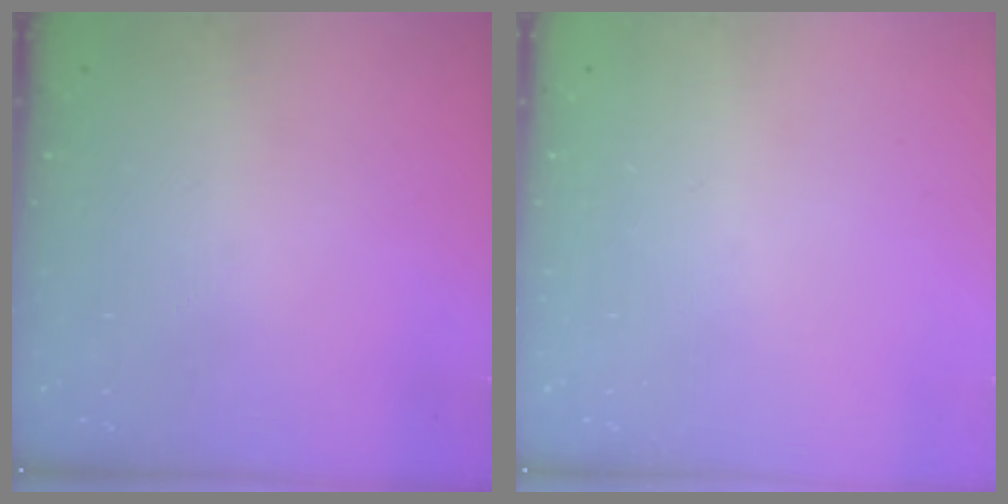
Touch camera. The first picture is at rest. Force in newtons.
{"total": 0.0}